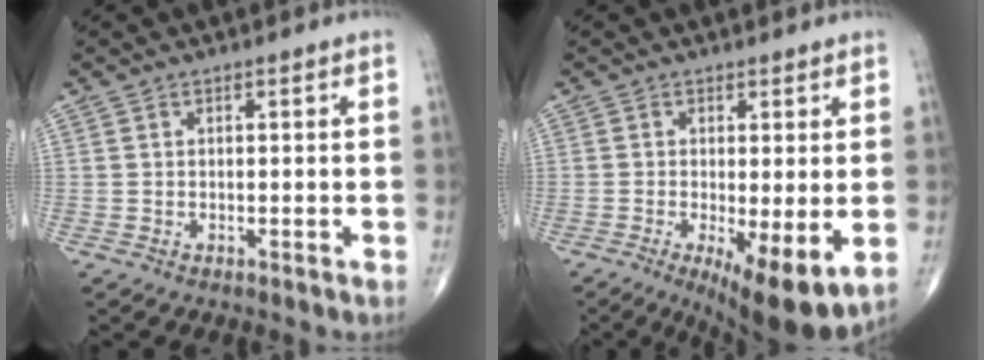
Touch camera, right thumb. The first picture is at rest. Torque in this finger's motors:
{"motor_torque": [0.04, 0.45, 0.10, -0.17, 0.07]}